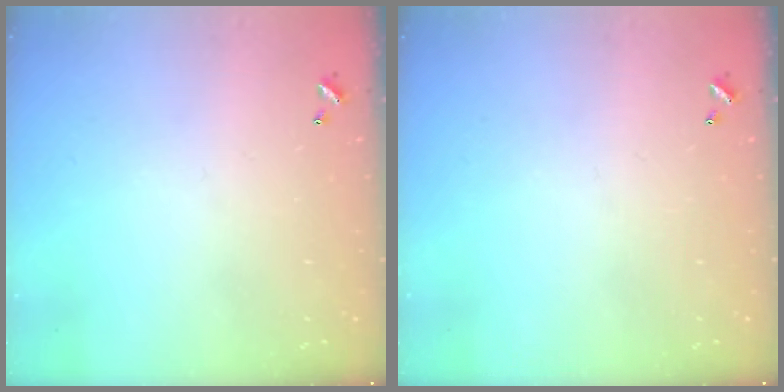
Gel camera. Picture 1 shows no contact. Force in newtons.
{"total": 0.0}